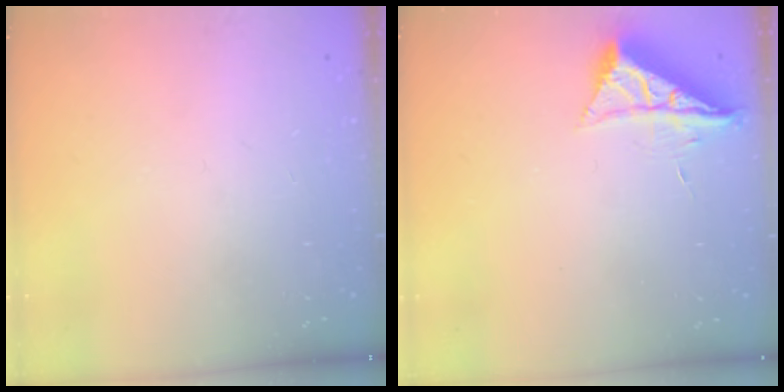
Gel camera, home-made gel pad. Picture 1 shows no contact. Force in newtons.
{"total": 7.4, "press": 7.4, "slide": 0.3}